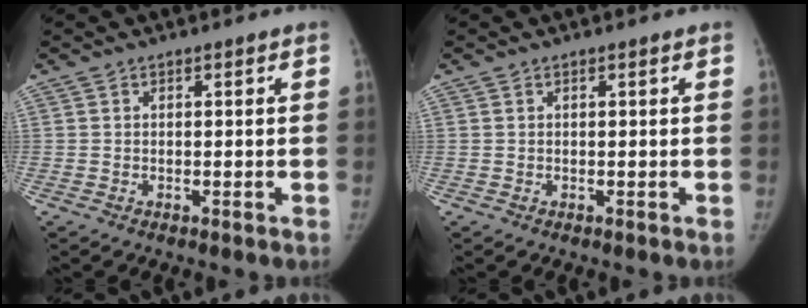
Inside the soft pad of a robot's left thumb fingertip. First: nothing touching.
{"total": 0.0}